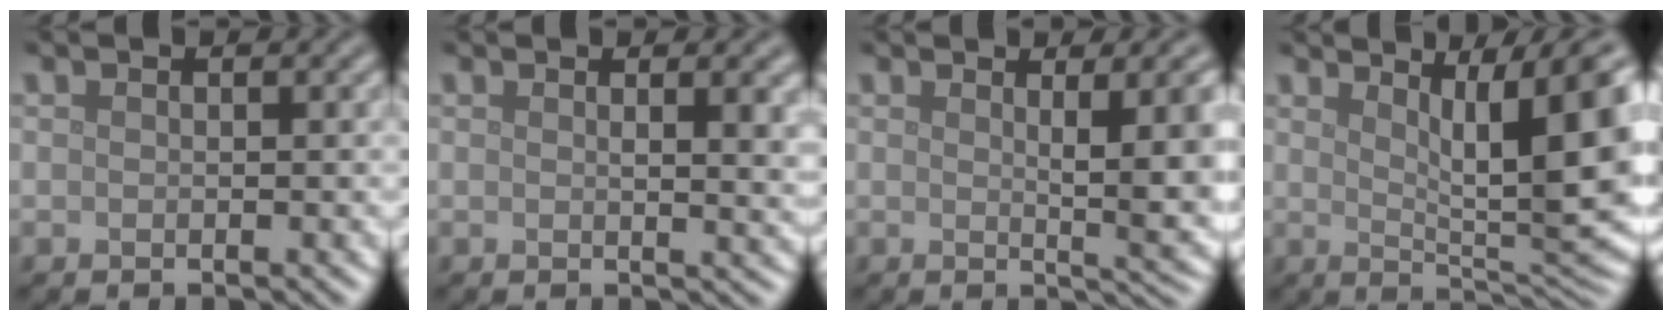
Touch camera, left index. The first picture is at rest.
{"total": 3.4, "force": [1.0, 1.1, 3.0], "torque": [-0.030, 0.002, 0.012]}
{"total": 7.0, "force": [1.1, 1.8, 6.7], "torque": [-0.072, -0.005, 0.018]}
{"total": 10.8, "force": [3.2, 2.6, 10.0], "torque": [-0.136, -0.001, 0.057]}